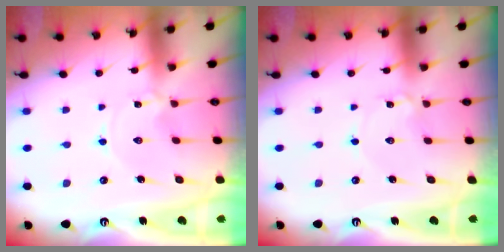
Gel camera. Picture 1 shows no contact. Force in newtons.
{"total": 1.0, "press": 1.0, "slide": 0.0}